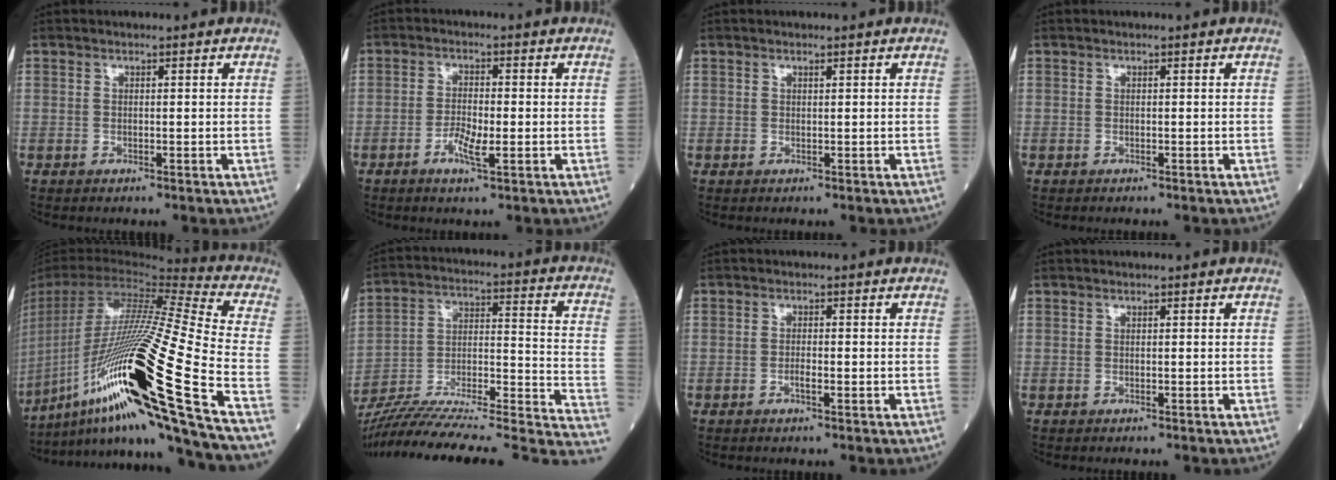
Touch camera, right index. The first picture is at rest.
{"total": 4.0, "force": [-1.4, 0.8, 3.7], "torque": [-0.069, 0.000, -0.024]}
{"total": 0.0}
{"total": 0.0}
{"total": 32.4, "force": [-13.4, -0.5, 29.5], "torque": [-0.534, -0.045, -0.248]}
{"total": 29.1, "force": [-24.7, 2.0, 15.3], "torque": [-0.184, 0.007, -0.367]}
{"total": 1.5, "force": [-0.6, 0.2, 1.3], "torque": [-0.024, 0.001, -0.013]}
{"total": 1.0, "force": [-0.7, -0.2, 0.7], "torque": [0.000, 0.002, -0.001]}